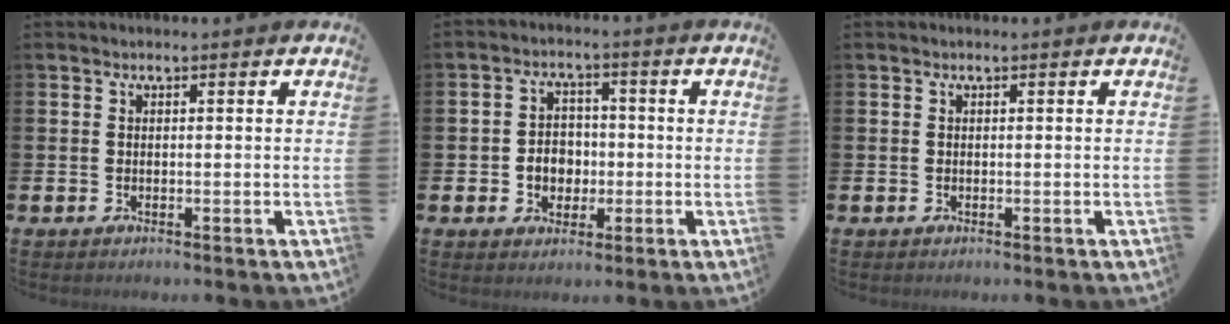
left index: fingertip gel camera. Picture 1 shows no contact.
{"total": 3.9, "force": [-0.7, 3.4, 1.7], "torque": [-0.027, 0.004, -0.022]}
{"total": 0.0}